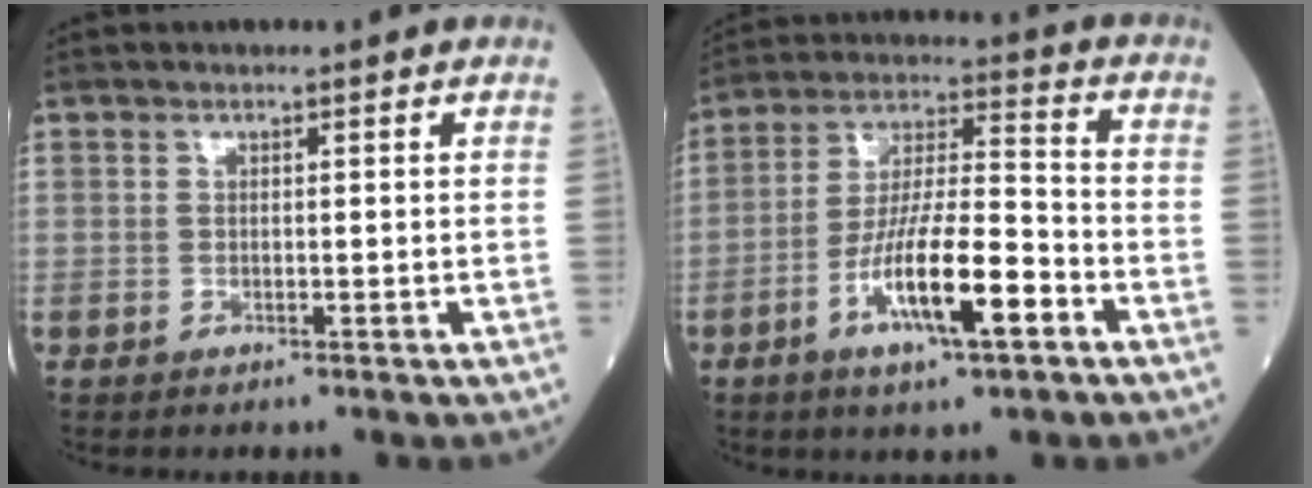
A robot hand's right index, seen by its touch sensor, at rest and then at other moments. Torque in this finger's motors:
{"motor_torque": [1.70, -0.44, 1.05, 0.21]}